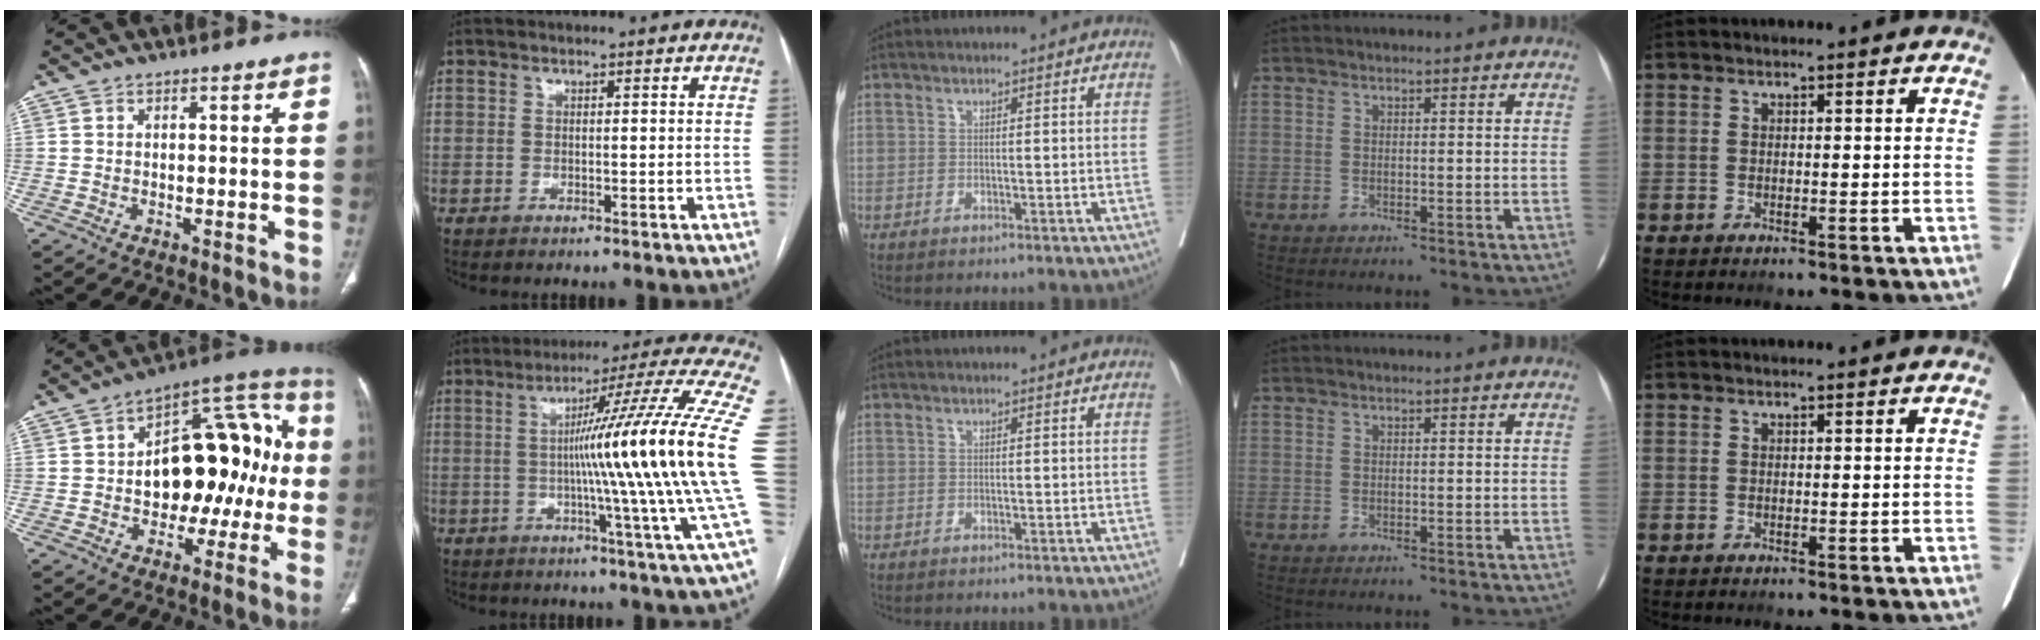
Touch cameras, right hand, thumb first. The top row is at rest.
{"thumb": {"total": 22.2, "force": [-0.5, 13.3, 17.8], "torque": [-0.201, 0.049, -0.003]}, "index": {"total": 21.1, "force": [-0.7, -4.0, 20.7], "torque": [-0.260, -0.010, -0.030]}}